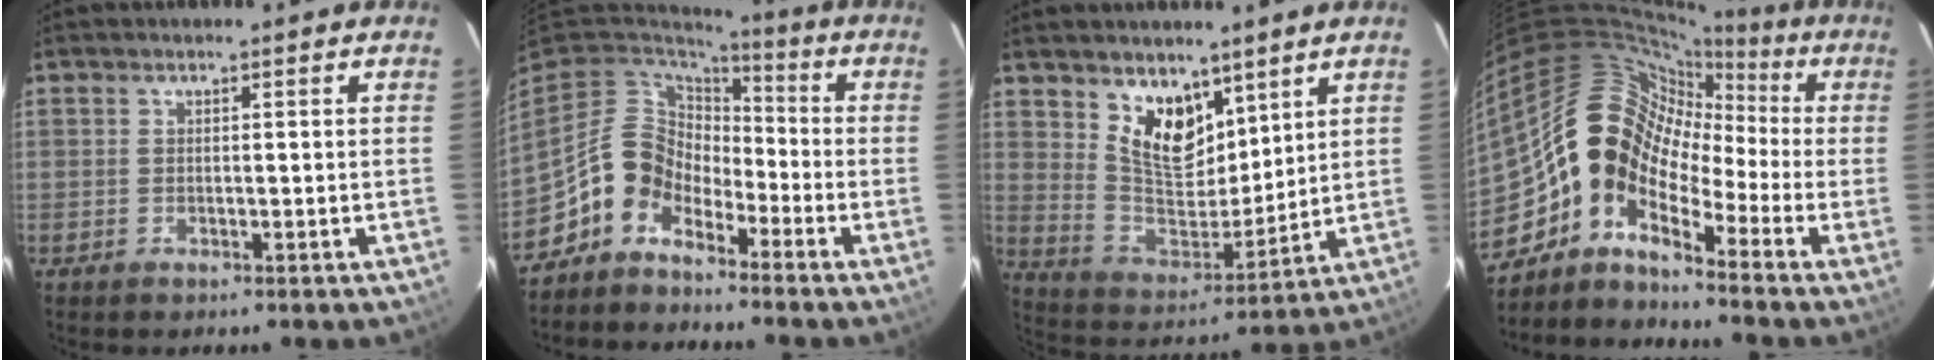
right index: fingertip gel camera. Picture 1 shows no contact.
{"total": 10.1, "force": [-6.5, 6.9, 3.4], "torque": [-0.074, 0.032, -0.134]}
{"total": 11.7, "force": [7.5, 6.5, 6.1], "torque": [-0.106, -0.013, 0.149]}
{"total": 12.5, "force": [-4.8, 8.5, 7.7], "torque": [-0.125, 0.020, -0.118]}